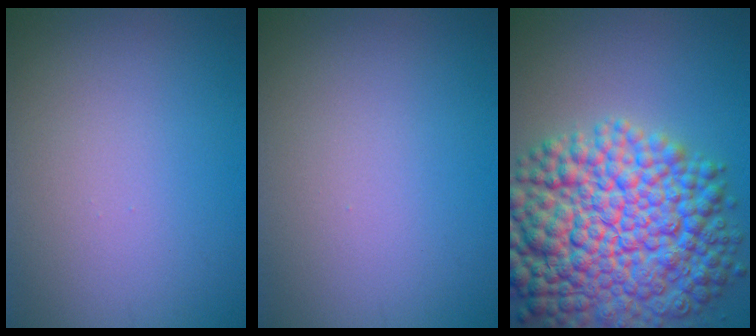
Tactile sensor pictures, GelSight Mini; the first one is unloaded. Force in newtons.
{"total": 0.0}
{"total": 14.0, "press": 14.0, "slide": 0.2}